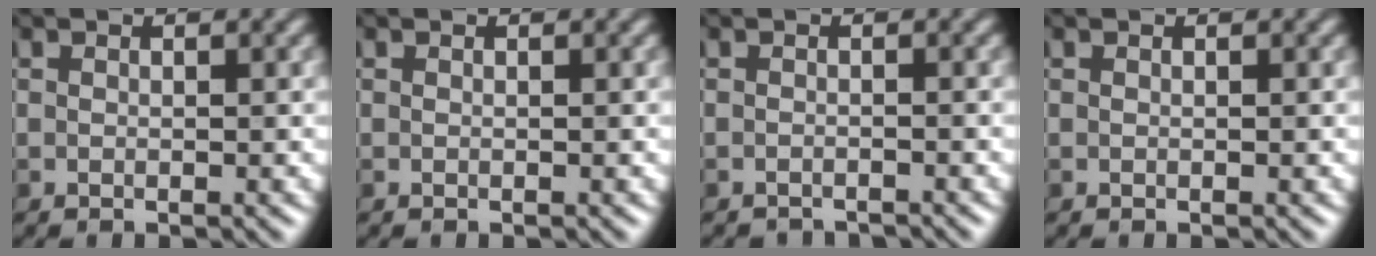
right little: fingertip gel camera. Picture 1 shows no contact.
{"total": 0.0}
{"total": 2.4, "force": [-2.4, 0.2, 0.2], "torque": [0.004, -0.008, -0.034]}
{"total": 0.0}